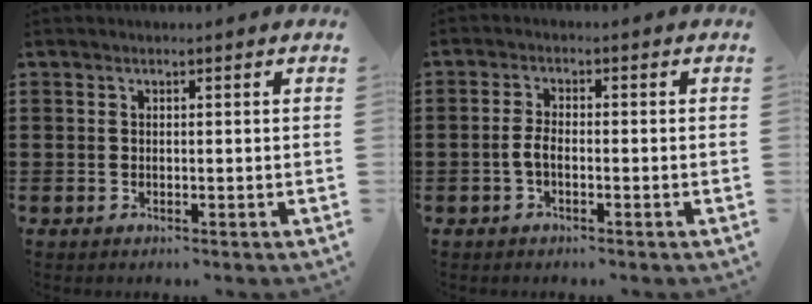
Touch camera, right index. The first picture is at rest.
{"total": 2.5, "force": [-1.0, 0.9, 2.2], "torque": [-0.056, -0.005, -0.022]}